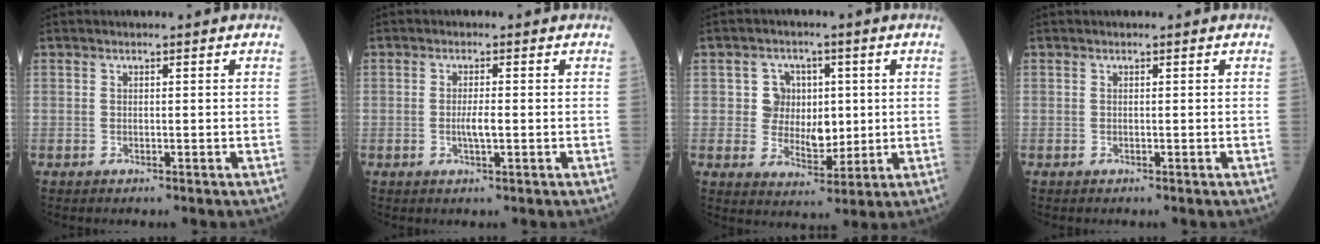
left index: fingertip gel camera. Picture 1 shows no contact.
{"total": 2.1, "force": [-0.2, 0.2, 2.1], "torque": [-0.042, -0.002, -0.002]}
{"total": 6.3, "force": [1.4, 5.7, 2.4], "torque": [-0.035, 0.007, 0.028]}
{"total": 0.0}